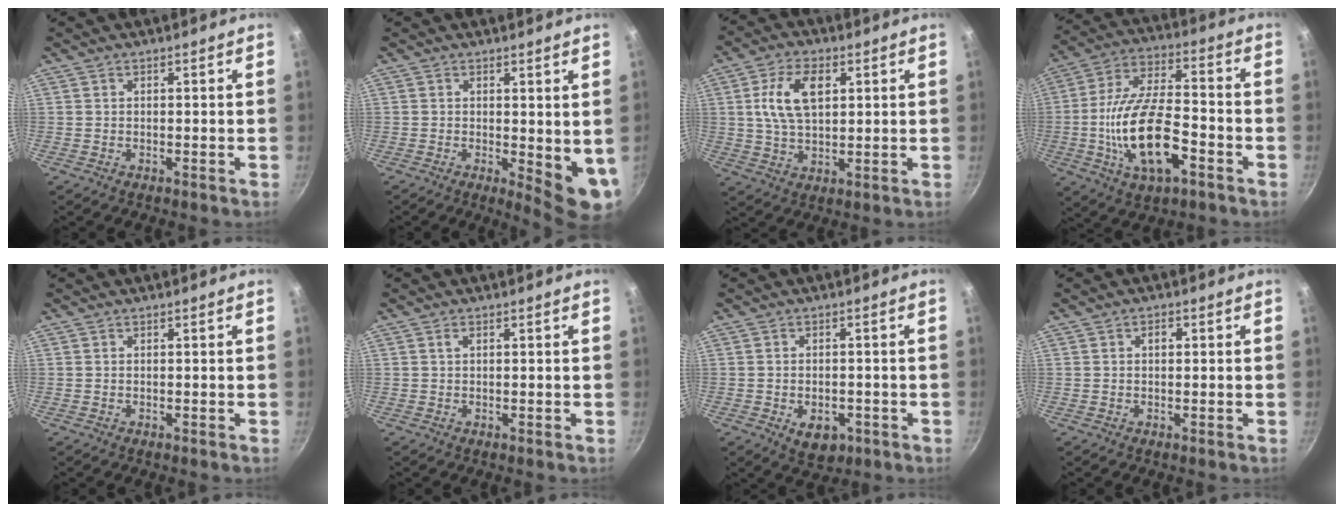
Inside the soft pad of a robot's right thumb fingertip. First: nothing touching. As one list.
[{"total": 7.6, "force": [-0.6, 2.6, 7.2], "torque": [-0.087, -0.018, 0.000]}, {"total": 10.3, "force": [2.7, 5.8, 8.1], "torque": [-0.147, -0.001, 0.052]}, {"total": 18.3, "force": [-5.1, 8.1, 15.5], "torque": [-0.294, 0.031, -0.087]}, {"total": 0.0}, {"total": 0.7, "force": [0.3, 0.4, 0.5], "torque": [-0.011, 0.003, 0.004]}, {"total": 5.3, "force": [-1.9, 3.5, 3.6], "torque": [-0.043, 0.006, -0.017]}, {"total": 1.5, "force": [0.3, 0.9, 1.1], "torque": [-0.014, 0.005, 0.004]}]